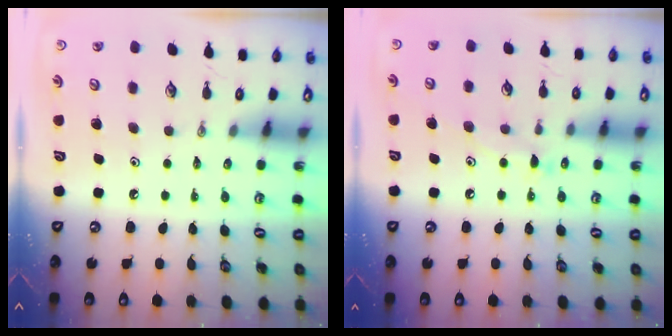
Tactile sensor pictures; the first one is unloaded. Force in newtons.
{"total": 9.3, "press": 9.2, "slide": 0.7}